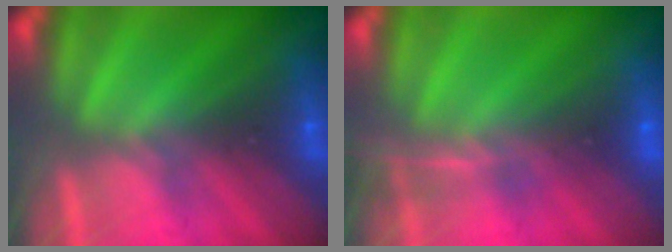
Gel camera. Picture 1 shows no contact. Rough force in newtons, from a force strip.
{"total": 1.8}